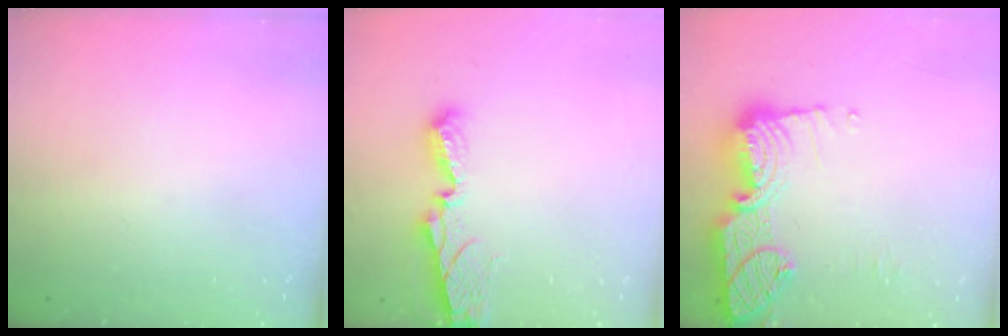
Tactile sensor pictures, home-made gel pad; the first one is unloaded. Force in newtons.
{"total": 7.1, "press": 7.1, "slide": 0.2}
{"total": 16.5, "press": 16.4, "slide": 1.2}